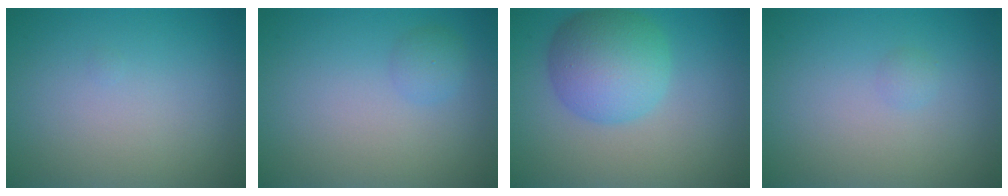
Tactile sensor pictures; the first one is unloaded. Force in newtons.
{"total": 1.3, "press": 1.2, "slide": 0.1}
{"total": 6.4, "press": 6.3, "slide": 0.1}
{"total": 0.6, "press": 0.6, "slide": 0.0}